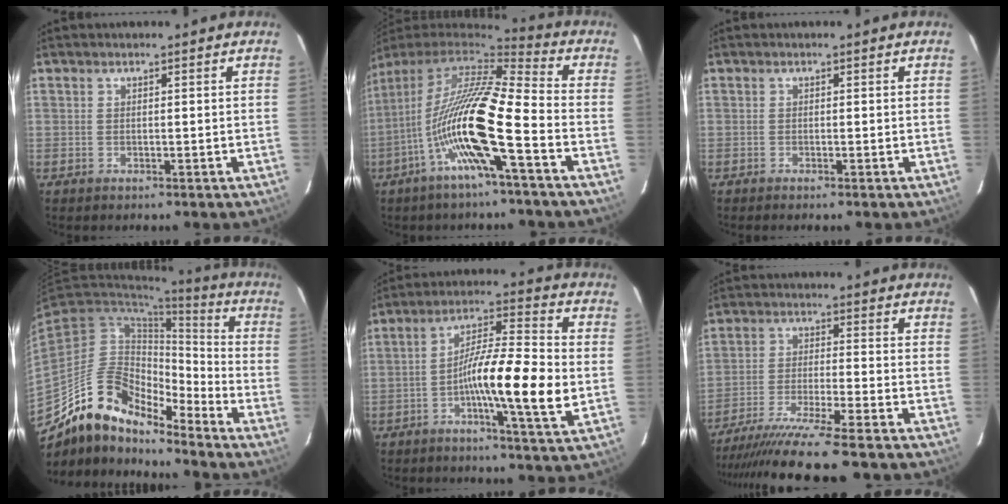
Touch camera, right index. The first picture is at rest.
{"total": 18.1, "force": [-6.3, 0.9, 16.9], "torque": [-0.339, -0.009, -0.127]}
{"total": 0.6, "force": [-0.4, -0.1, 0.4], "torque": [-0.010, -0.001, -0.008]}
{"total": 14.6, "force": [-12.4, 5.6, 5.5], "torque": [-0.093, 0.048, -0.224]}
{"total": 13.5, "force": [-2.6, 0.7, 13.2], "torque": [-0.226, 0.001, -0.052]}
{"total": 15.6, "force": [-13.5, -1.4, 7.7], "torque": [-0.119, -0.042, -0.217]}